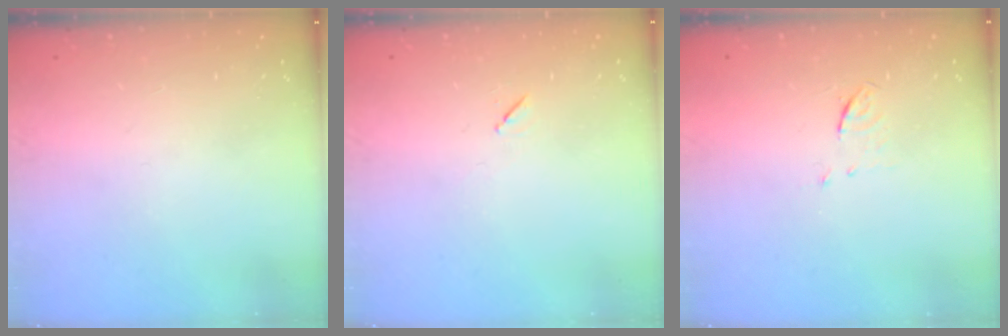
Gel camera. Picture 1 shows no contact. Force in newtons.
{"total": 4.3, "press": 3.9, "slide": 1.8}
{"total": 3.9, "press": 3.6, "slide": 1.4}